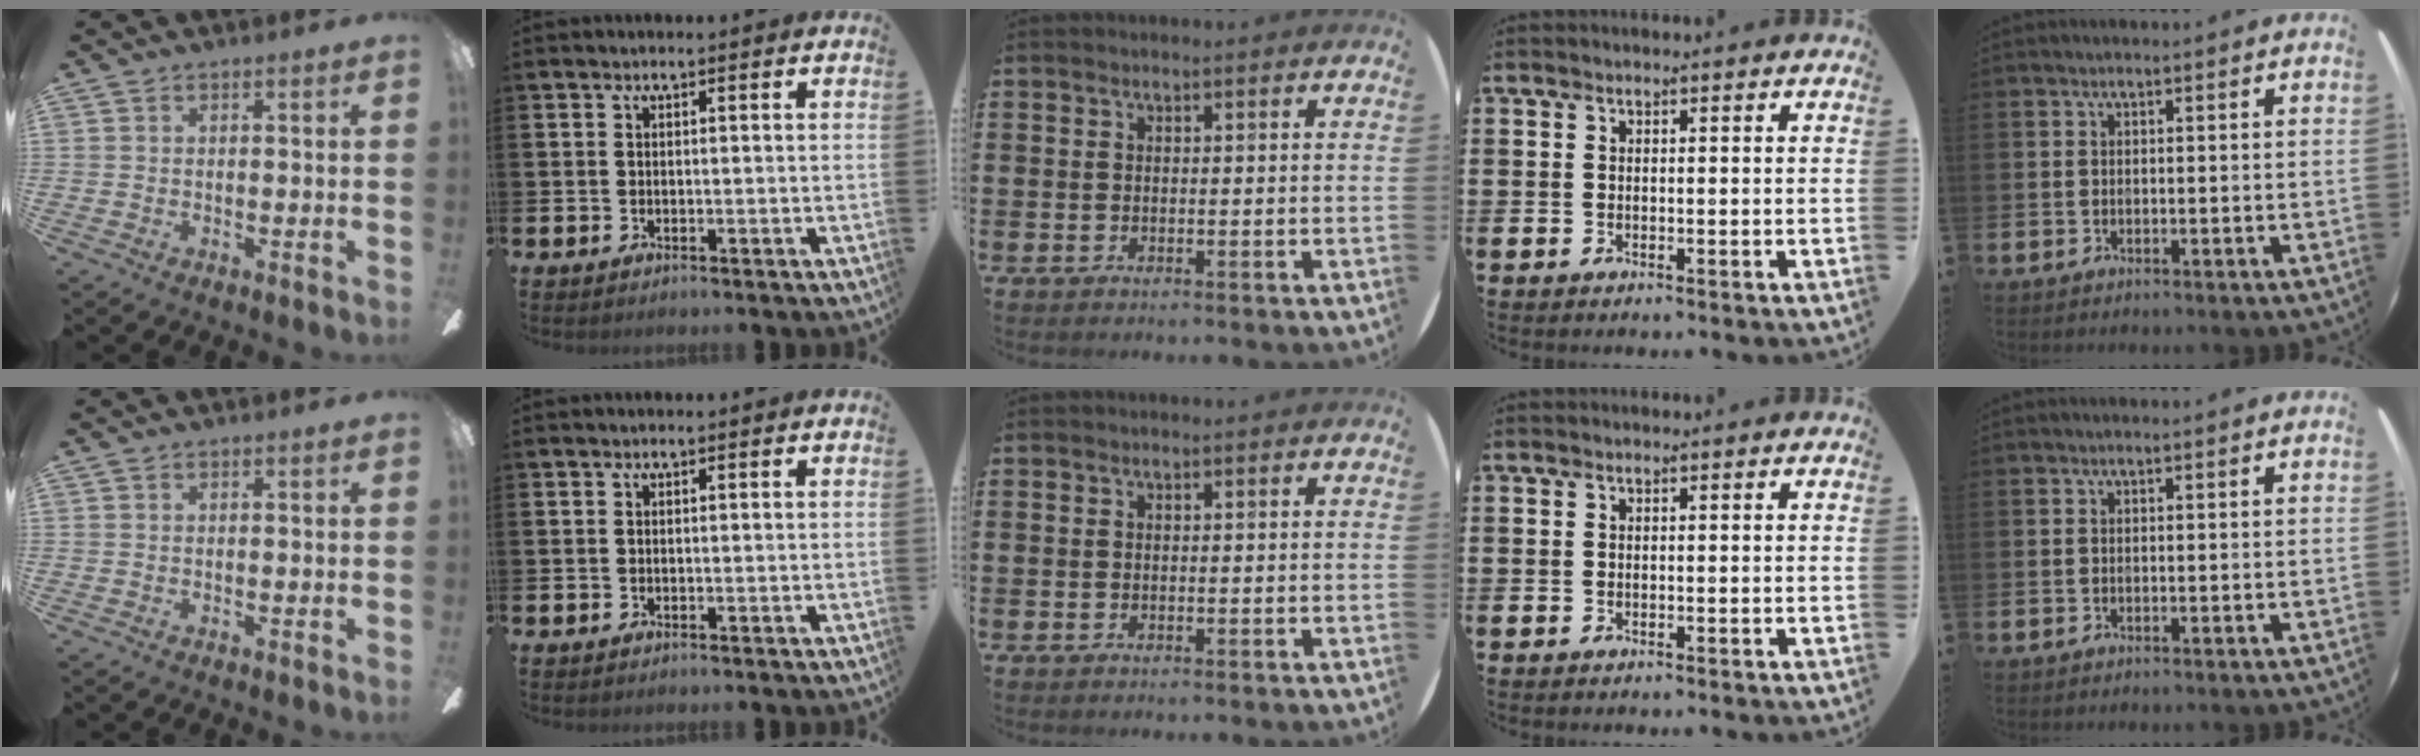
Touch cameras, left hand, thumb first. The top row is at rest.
{}